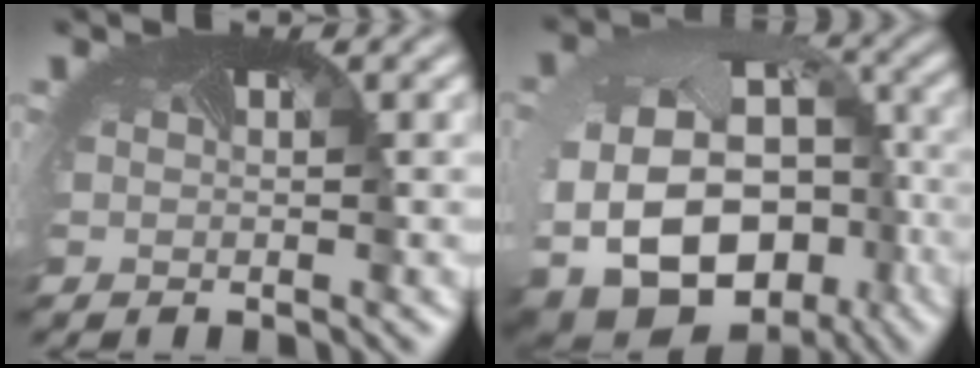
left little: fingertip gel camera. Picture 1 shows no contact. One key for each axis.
{"total": 19.8, "fx": -5.8, "fy": 15.2, "fz": 11.3, "tx": -0.232, "ty": -0.038, "tz": -0.098}